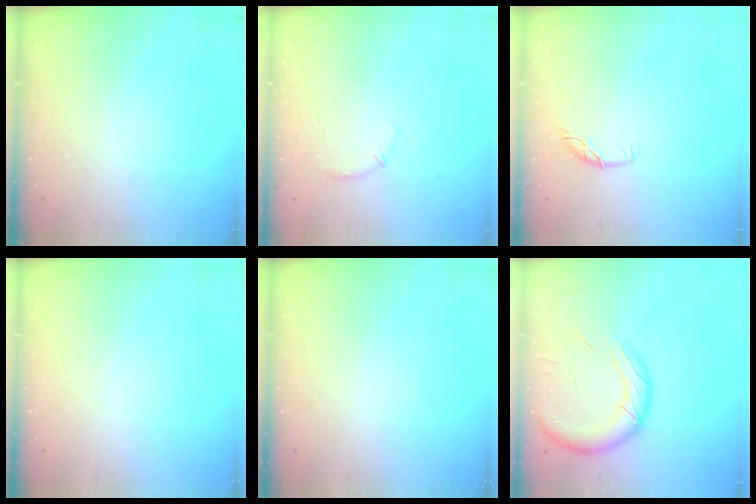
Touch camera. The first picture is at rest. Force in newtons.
{"total": 6.8, "press": 6.6, "slide": 1.8}
{"total": 6.1, "press": 6.1, "slide": 0.6}
{"total": 0.0}
{"total": 0.0}
{"total": 15.9, "press": 15.7, "slide": 1.9}